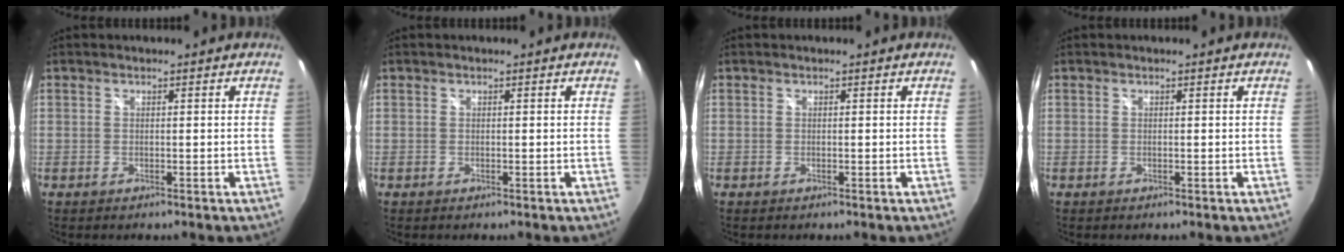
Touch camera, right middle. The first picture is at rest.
{"total": 0.0}
{"total": 0.0}
{"total": 0.0}